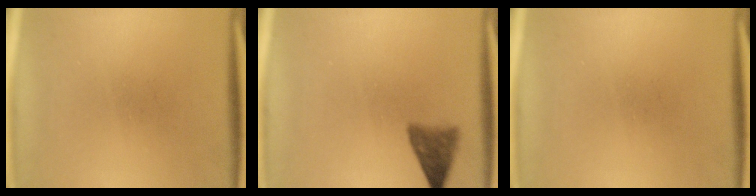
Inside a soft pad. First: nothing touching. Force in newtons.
{"total": 3.5}
{"total": 0.0}